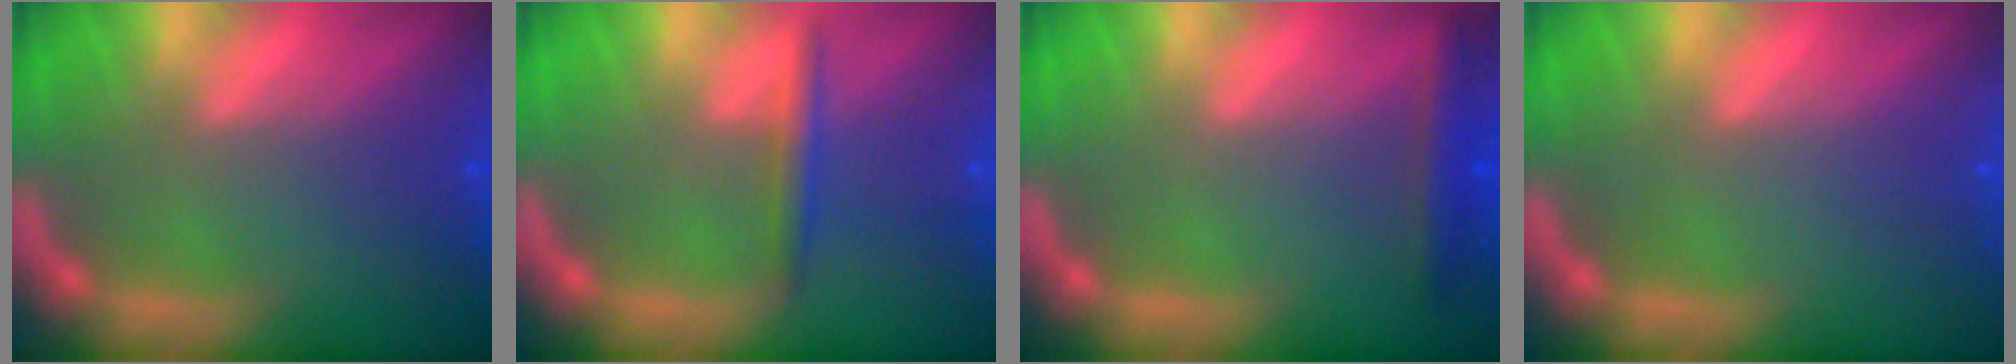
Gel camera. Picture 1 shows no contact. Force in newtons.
{"total": 1.9}
{"total": 2.4}
{"total": 0.0}